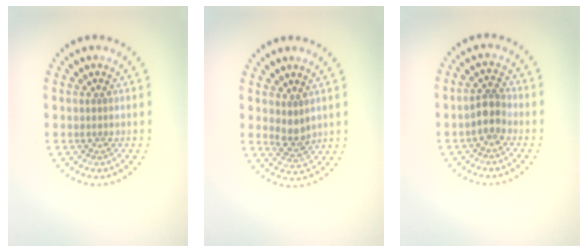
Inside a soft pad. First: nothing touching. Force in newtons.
{"total": 2.1, "press": 1.9, "slide": 1.0}
{"total": 2.4, "press": 2.1, "slide": 1.2}